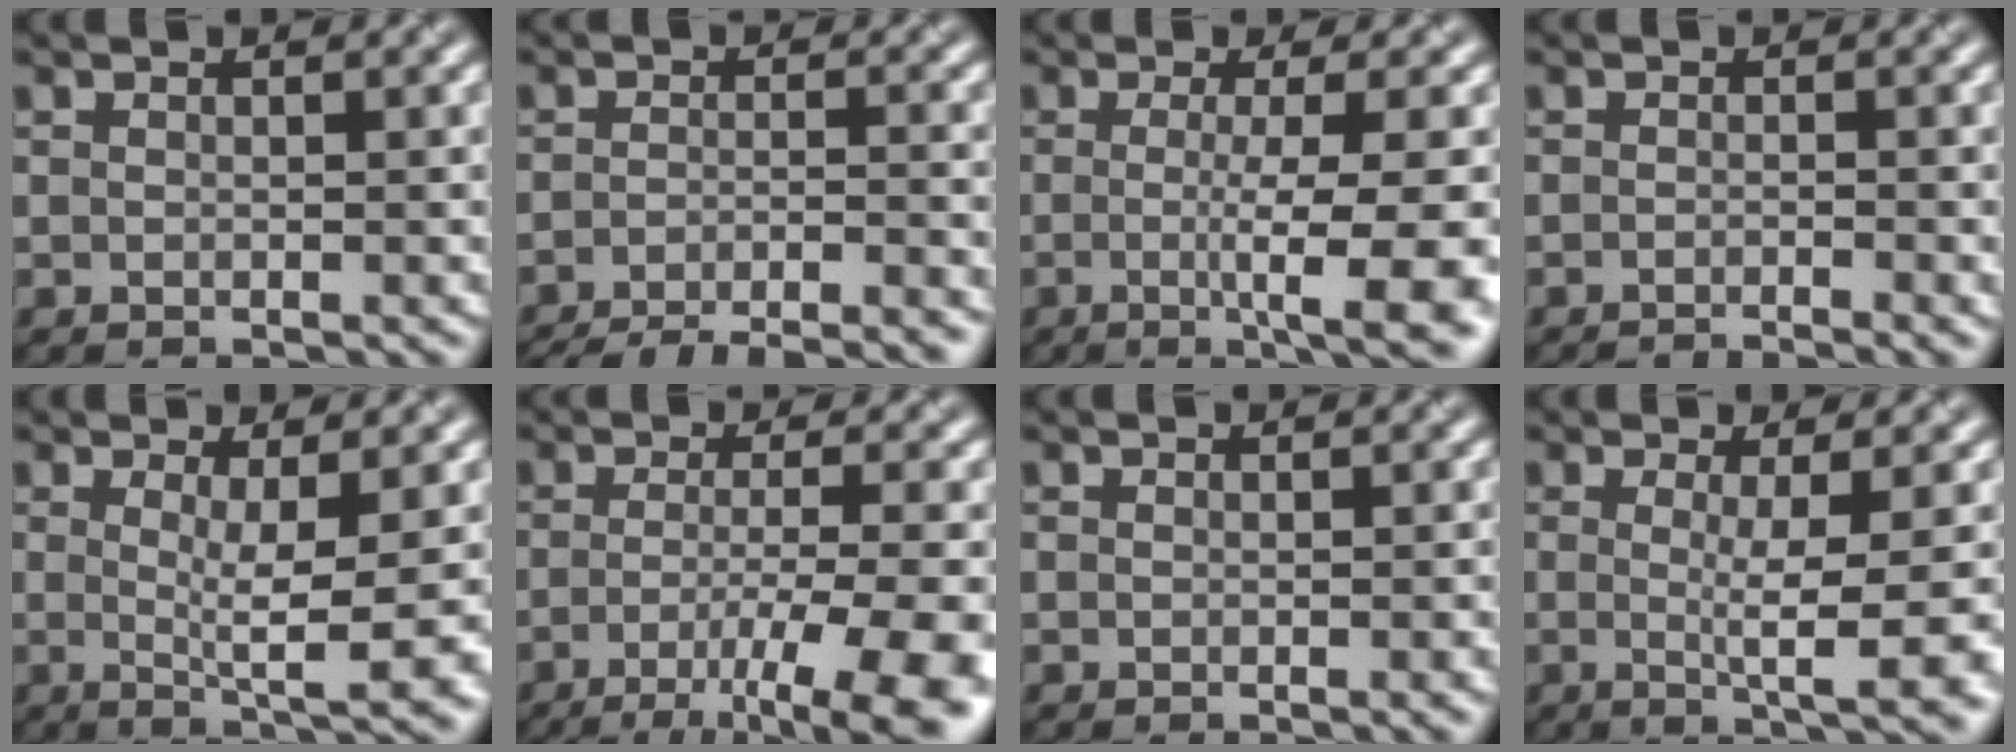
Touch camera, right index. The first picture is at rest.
{"total": 11.0, "force": [-9.9, 2.5, 4.1], "torque": [-0.043, -0.013, -0.131]}
{"total": 8.8, "force": [-1.8, 2.2, 8.3], "torque": [-0.101, -0.018, -0.030]}
{"total": 2.4, "force": [-1.9, 0.4, 1.4], "torque": [-0.011, -0.001, -0.034]}
{"total": 5.6, "force": [0.1, 1.1, 5.5], "torque": [-0.078, -0.011, 0.005]}
{"total": 9.5, "force": [-4.0, 2.5, 8.2], "torque": [-0.114, -0.014, -0.061]}
{"total": 0.8, "force": [-0.2, 0.2, 0.8], "torque": [-0.006, 0.001, -0.003]}
{"total": 6.3, "force": [-0.5, 1.3, 6.2], "torque": [-0.086, -0.007, -0.006]}